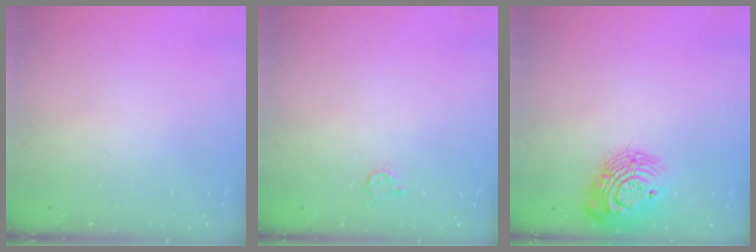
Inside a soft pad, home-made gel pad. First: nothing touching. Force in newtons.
{"total": 2.9, "press": 2.9, "slide": 0.3}
{"total": 15.4, "press": 15.3, "slide": 1.2}